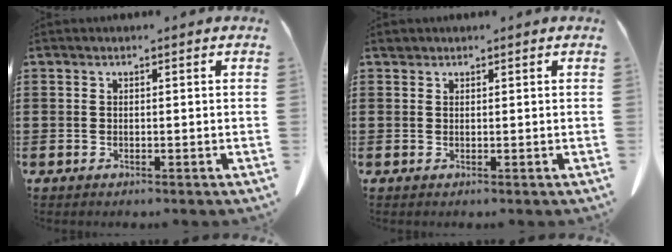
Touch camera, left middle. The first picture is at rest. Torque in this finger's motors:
{"motor_torque": [-0.04, 0.00, 0.00, 0.00]}